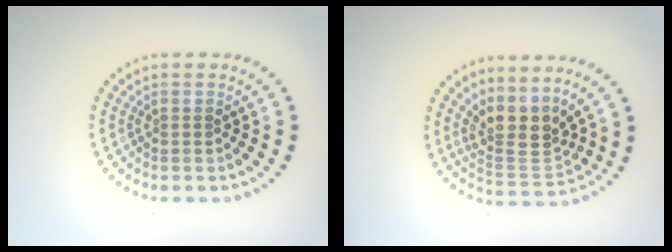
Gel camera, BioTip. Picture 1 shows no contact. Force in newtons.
{"total": 3.8, "press": 2.9, "slide": 2.4}